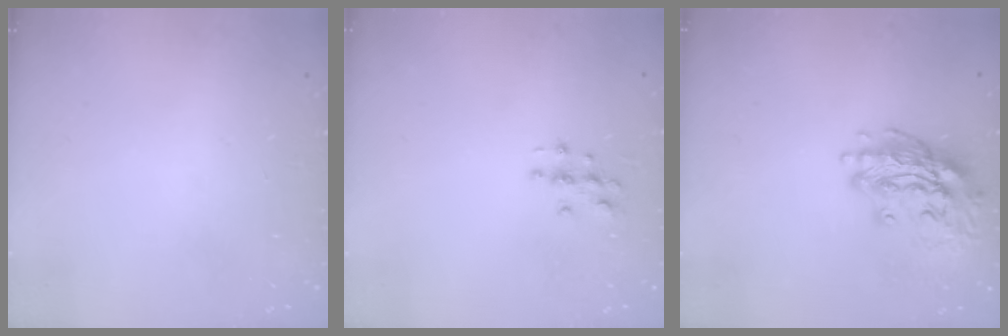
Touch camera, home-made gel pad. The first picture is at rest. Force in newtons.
{"total": 3.0, "press": 3.0, "slide": 0.3}
{"total": 16.3, "press": 16.1, "slide": 2.8}